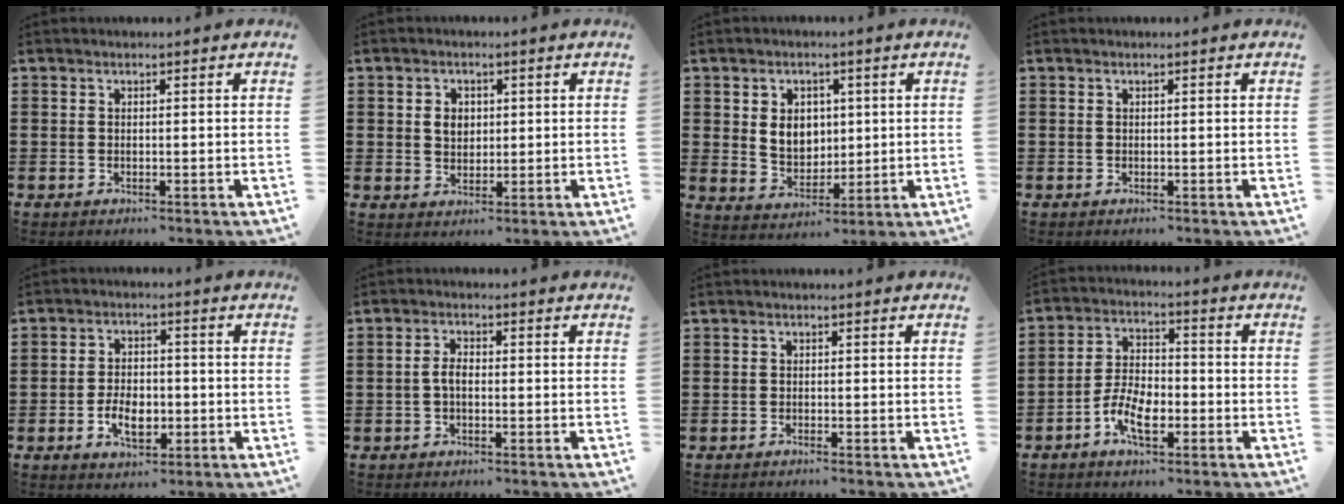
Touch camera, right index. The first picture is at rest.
{"total": 2.9, "force": [0.5, 2.2, 1.9], "torque": [-0.043, 0.010, 0.008]}
{"total": 5.4, "force": [0.9, 4.5, 3.0], "torque": [-0.059, 0.006, 0.012]}
{"total": 0.0}
{"total": 5.5, "force": [-1.6, 3.3, 4.0], "torque": [-0.070, 0.003, -0.031]}
{"total": 2.4, "force": [-0.6, 1.1, 2.0], "torque": [-0.054, -0.002, -0.016]}
{"total": 0.7, "force": [-0.6, -0.1, 0.1], "torque": [-0.005, -0.003, -0.013]}
{"total": 7.1, "force": [-3.2, 3.5, 5.3], "torque": [-0.116, 0.003, -0.064]}